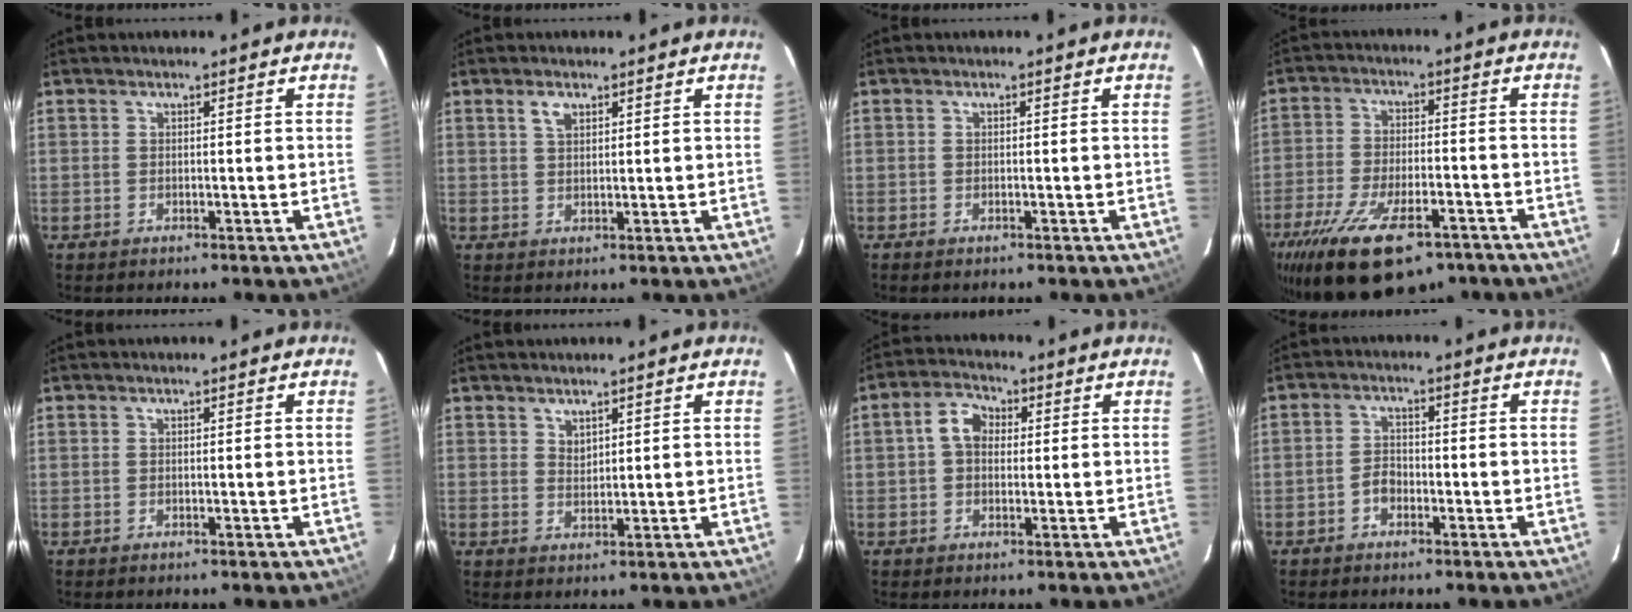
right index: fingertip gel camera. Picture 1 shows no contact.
{"total": 2.4, "force": [1.3, 1.3, 1.5], "torque": [-0.026, 0.005, 0.025]}
{"total": 0.6, "force": [-0.5, 0.3, 0.3], "torque": [-0.007, -0.001, -0.009]}
{"total": 20.4, "force": [-13.3, 8.2, 13.1], "torque": [-0.264, -0.044, -0.210]}
{"total": 0.0}
{"total": 1.8, "force": [1.5, 0.8, 0.5], "torque": [-0.006, 0.001, 0.028]}
{"total": 4.9, "force": [0.5, 3.8, 3.1], "torque": [-0.059, 0.021, 0.008]}
{"total": 2.9, "force": [-1.6, 2.0, 1.4], "torque": [-0.029, 0.009, -0.028]}